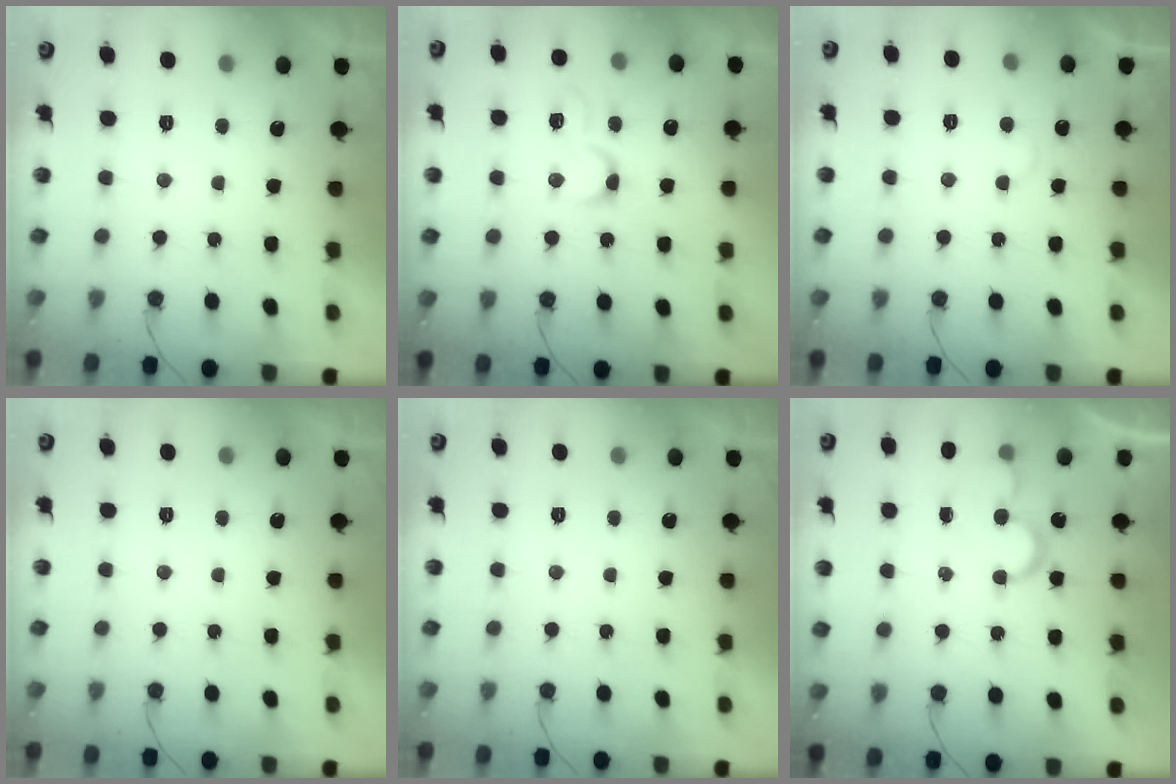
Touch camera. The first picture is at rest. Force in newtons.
{"total": 4.9, "press": 4.9, "slide": 0.8}
{"total": 4.1, "press": 4.1, "slide": 0.2}
{"total": 0.0}
{"total": 0.0}
{"total": 5.3, "press": 5.3, "slide": 0.4}